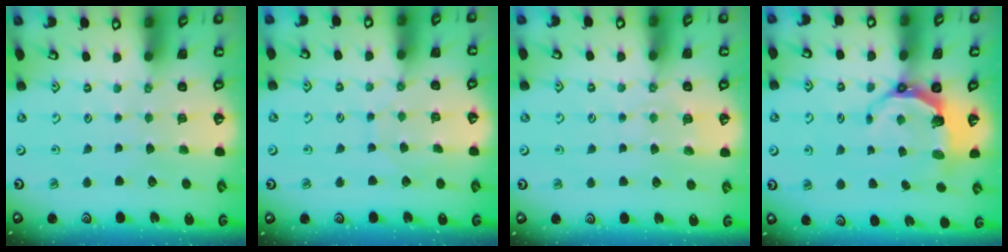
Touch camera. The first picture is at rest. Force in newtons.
{"total": 4.1, "press": 4.1, "slide": 0.4}
{"total": 4.8, "press": 4.8, "slide": 0.5}
{"total": 6.2, "press": 4.7, "slide": 4.1}